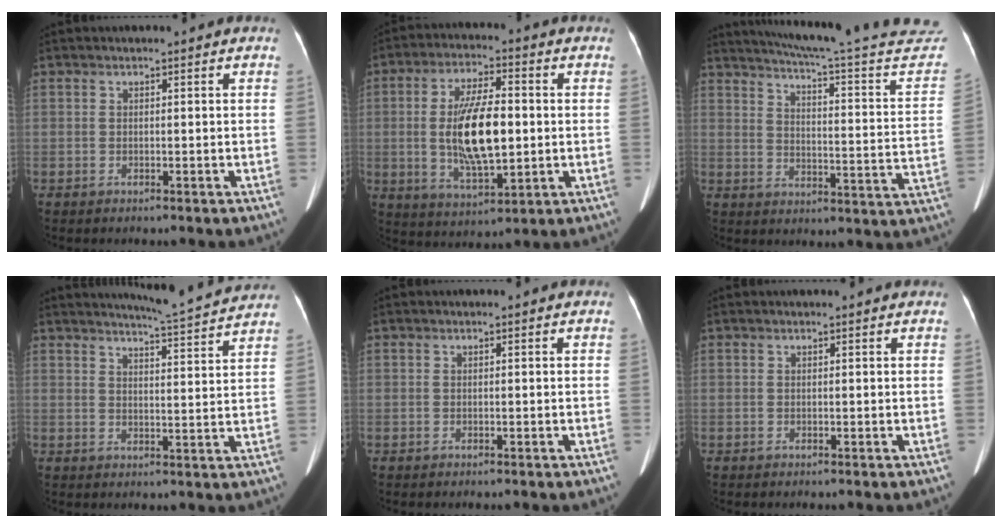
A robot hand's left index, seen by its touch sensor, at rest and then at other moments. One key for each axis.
{"total": 12.6, "fx": -0.3, "fy": 3.9, "fz": 11.9, "tx": -0.233, "ty": 0.000, "tz": -0.003}
{"total": 28.8, "fx": 26.7, "fy": 0.9, "fz": 10.7, "tx": -0.161, "ty": -0.109, "tz": 0.314}
{"total": 9.9, "fx": 9.5, "fy": -1.1, "fz": 2.6, "tx": -0.055, "ty": -0.008, "tz": 0.122}
{"total": 0.0}
{"total": 1.0, "fx": 1.0, "fy": 0.0, "fz": 0.2, "tx": -0.008, "ty": 0.005, "tz": 0.011}